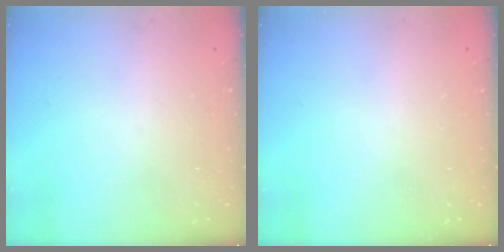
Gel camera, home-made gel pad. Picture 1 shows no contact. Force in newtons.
{"total": 0.0}